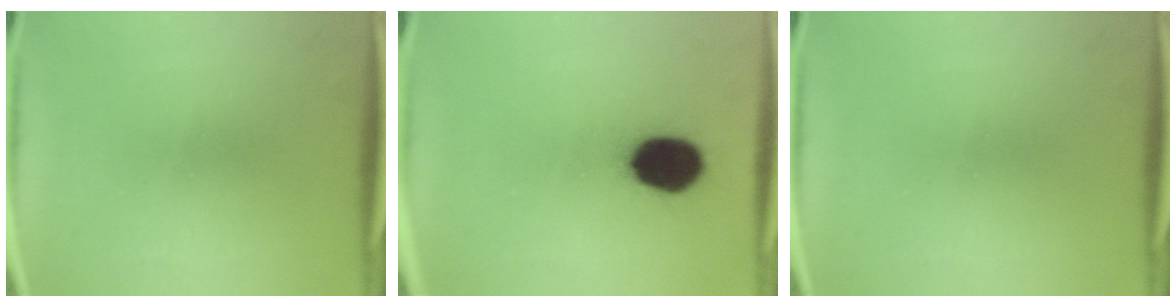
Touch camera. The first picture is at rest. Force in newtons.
{"total": 14.1}
{"total": 0.0}